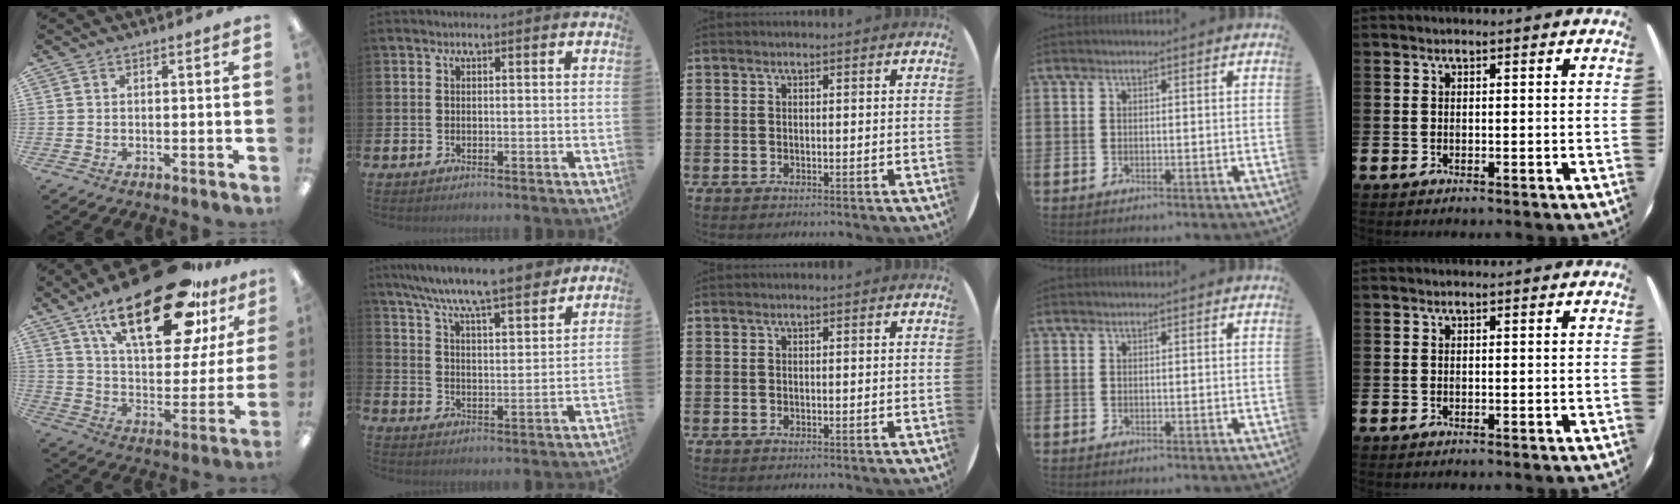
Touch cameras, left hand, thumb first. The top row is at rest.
{"thumb": {"total": 28.3, "force": [17.4, 11.2, 19.3], "torque": [-0.292, -0.095, 0.286]}, "index": {"total": 9.2, "force": [8.6, 0.5, 3.3], "torque": [-0.088, -0.060, 0.149]}}